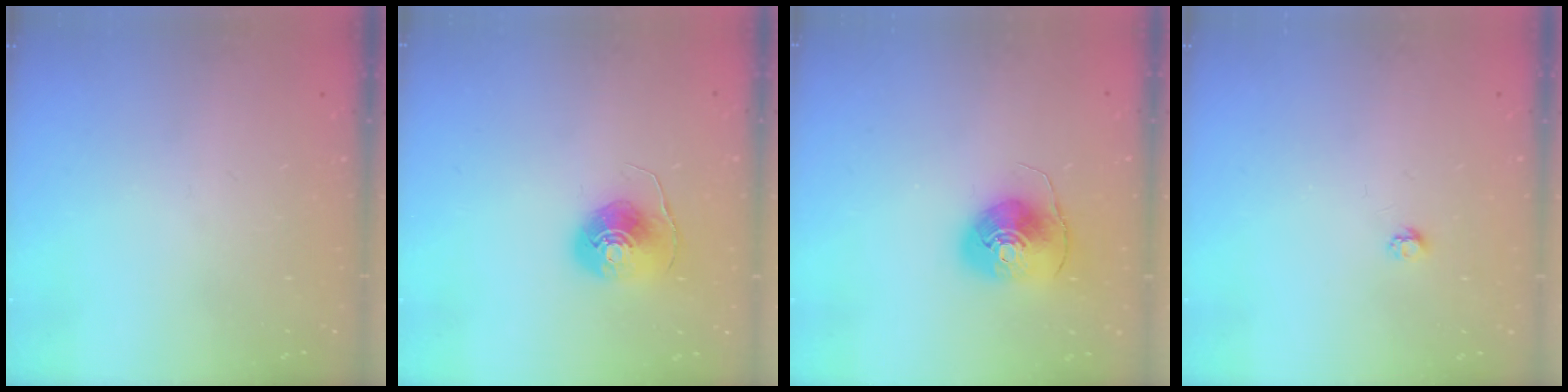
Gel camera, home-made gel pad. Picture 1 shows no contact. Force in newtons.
{"total": 8.5, "press": 8.4, "slide": 0.3}
{"total": 8.4, "press": 8.3, "slide": 1.5}
{"total": 2.7, "press": 2.7, "slide": 0.4}